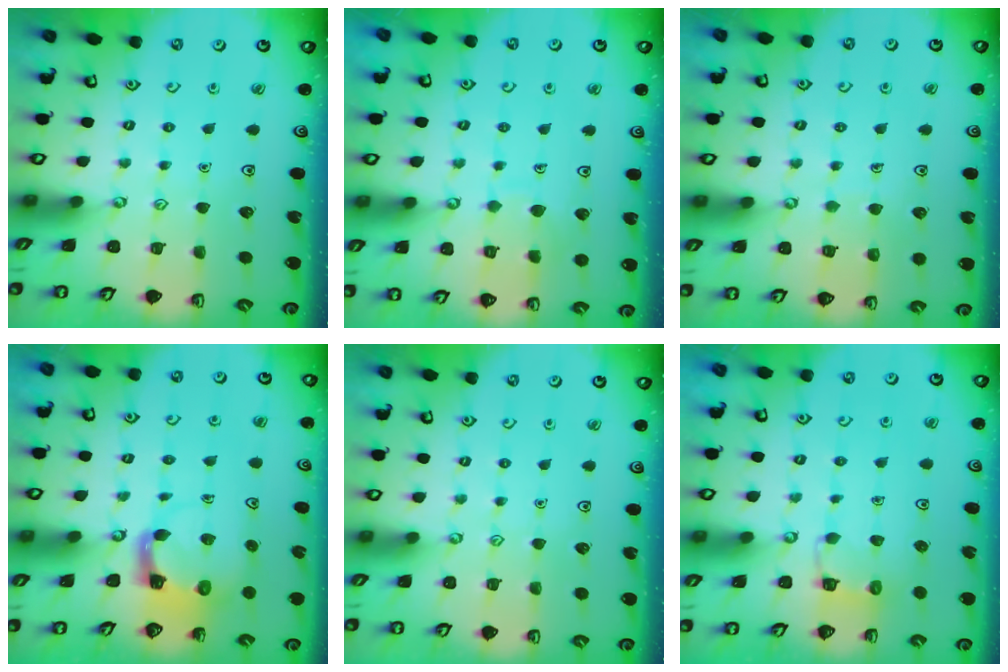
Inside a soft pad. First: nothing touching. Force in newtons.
{"total": 6.2, "press": 6.2, "slide": 0.6}
{"total": 5.7, "press": 5.7, "slide": 0.4}
{"total": 3.7, "press": 3.6, "slide": 0.5}
{"total": 0.0}
{"total": 3.1, "press": 3.1, "slide": 0.3}